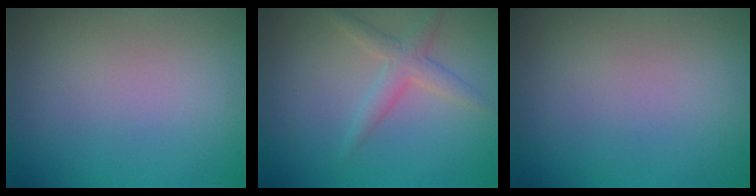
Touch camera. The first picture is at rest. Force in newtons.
{"total": 2.2, "press": 2.2, "slide": 0.1}
{"total": 0.0}